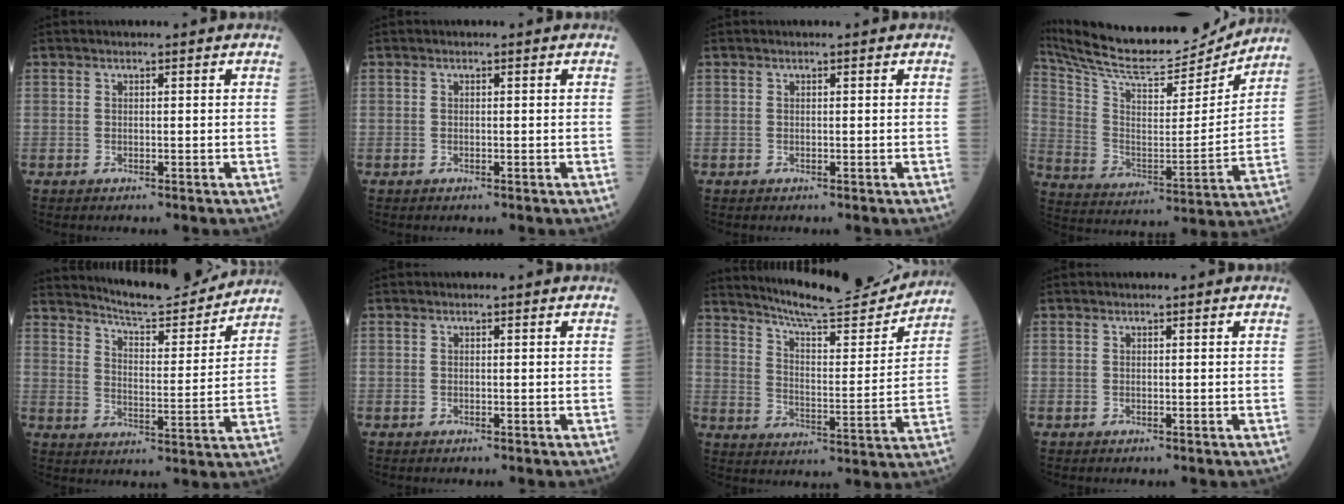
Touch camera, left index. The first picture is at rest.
{"total": 0.0}
{"total": 0.0}
{"total": 21.5, "force": [20.4, 2.5, 6.4], "torque": [-0.132, -0.027, 0.324]}
{"total": 14.1, "force": [13.5, 1.1, 3.8], "torque": [-0.061, -0.013, 0.195]}
{"total": 0.0}
{"total": 18.5, "force": [17.5, 1.1, 6.1], "torque": [-0.102, -0.036, 0.249]}
{"total": 0.0}